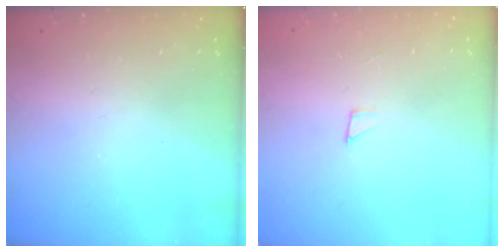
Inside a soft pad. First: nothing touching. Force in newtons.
{"total": 1.9, "press": 1.9, "slide": 0.1}